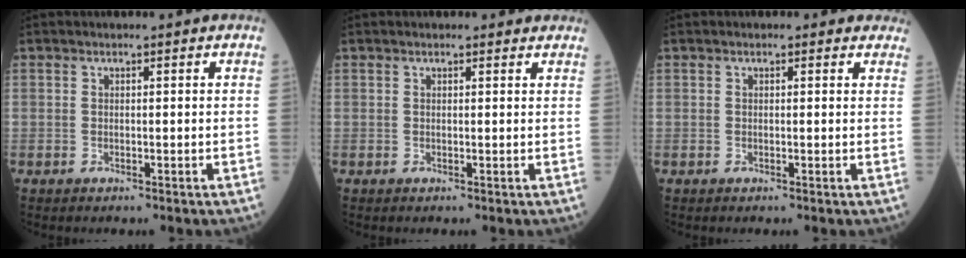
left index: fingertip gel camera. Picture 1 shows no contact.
{"total": 2.2, "force": [1.9, 0.8, 0.7], "torque": [-0.006, 0.011, 0.015]}
{"total": 1.7, "force": [1.3, 0.9, 0.4], "torque": [0.004, 0.001, 0.000]}